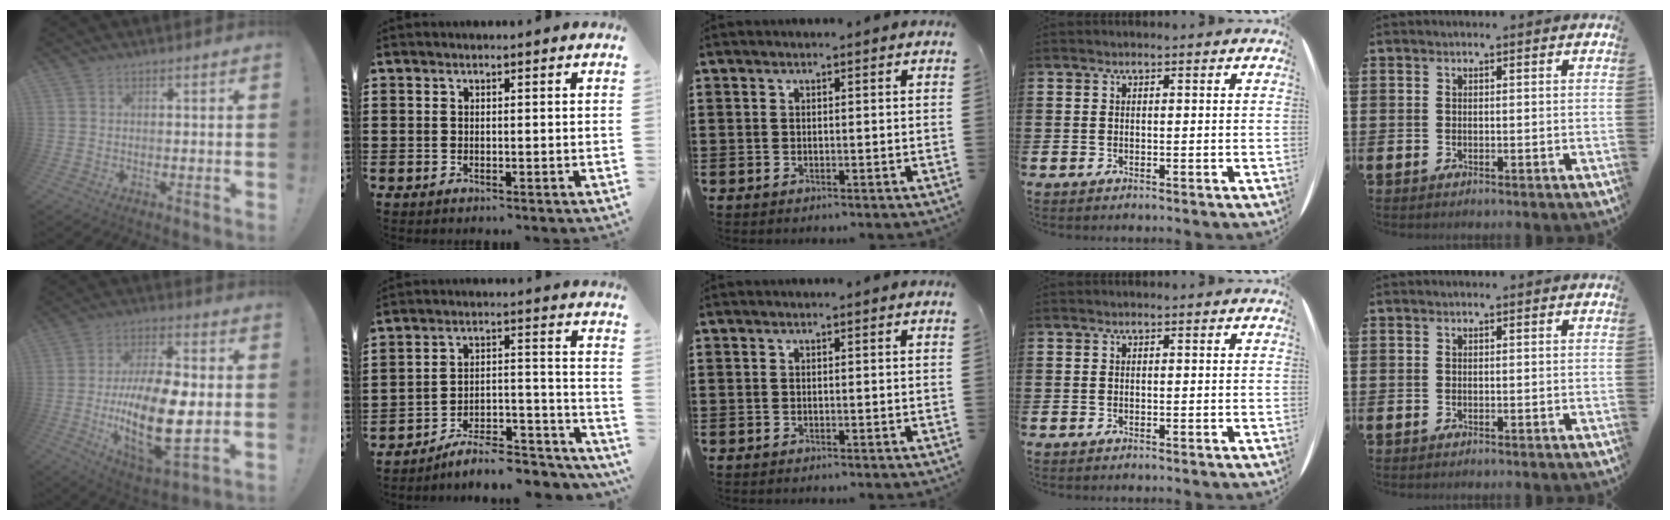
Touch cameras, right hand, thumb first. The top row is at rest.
{"thumb": {"total": 20.8, "force": [-2.5, 8.7, 18.7], "torque": [-0.351, -0.008, -0.041]}, "index": {"total": 7.6, "force": [-6.8, 1.2, 3.1], "torque": [-0.031, 0.017, -0.125]}}